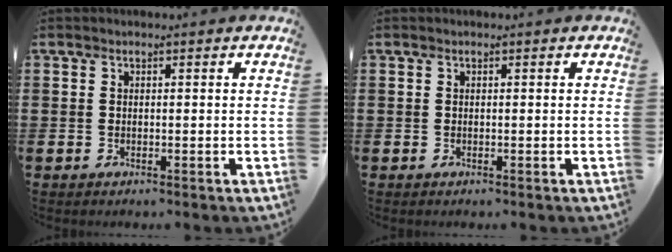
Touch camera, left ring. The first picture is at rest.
{"total": 0.0}